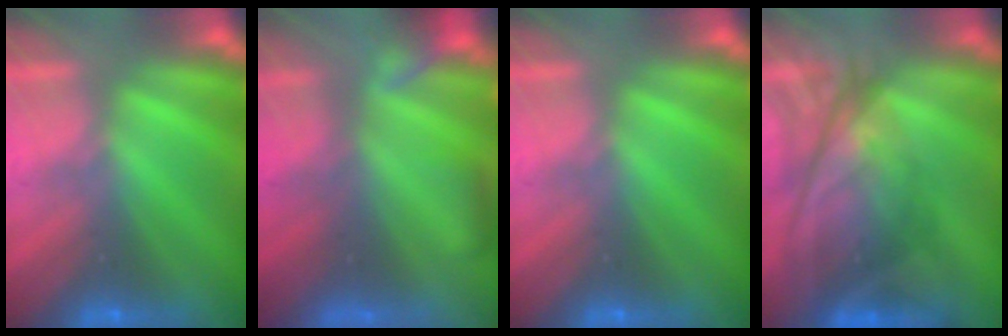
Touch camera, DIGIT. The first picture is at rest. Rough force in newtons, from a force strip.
{"total": 5.9}
{"total": 0.0}
{"total": 7.6}